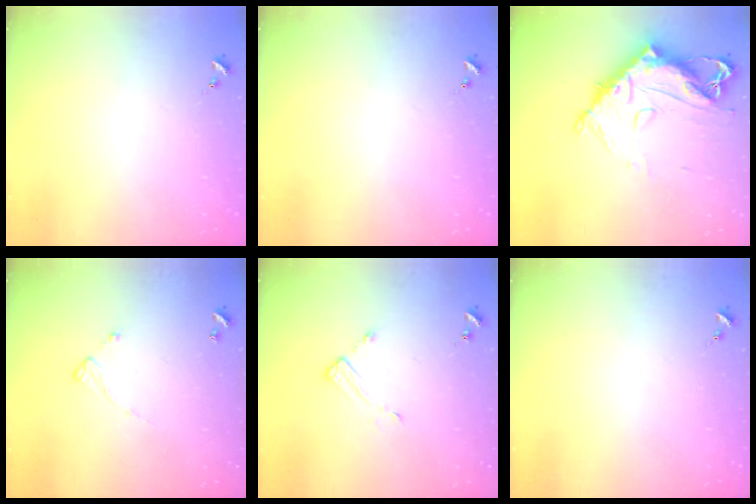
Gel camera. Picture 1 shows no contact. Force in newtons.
{"total": 0.0}
{"total": 14.6, "press": 14.5, "slide": 1.5}
{"total": 6.4, "press": 6.4, "slide": 0.4}
{"total": 3.5, "press": 3.5, "slide": 0.1}
{"total": 0.0}